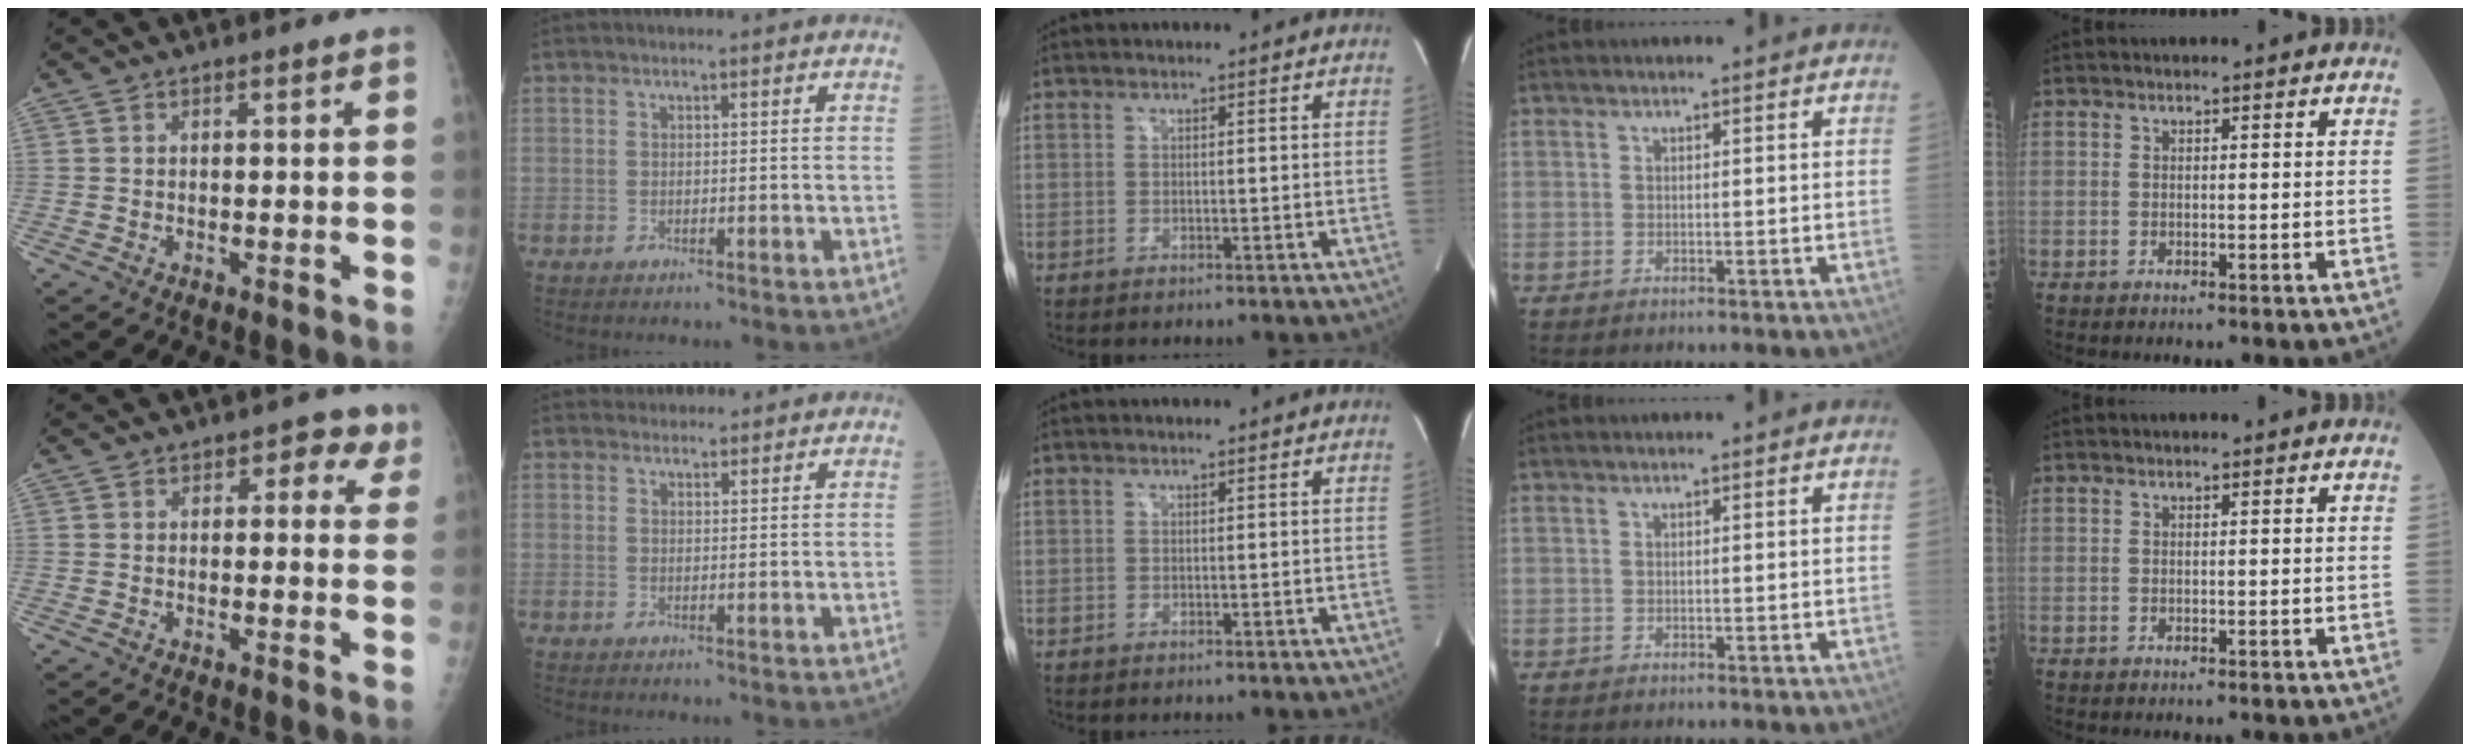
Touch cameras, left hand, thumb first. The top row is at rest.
{"thumb": {"total": 4.1, "force": [2.1, 2.8, 2.0], "torque": [0.020, -0.003, 0.015]}, "index": {"total": 3.5, "force": [3.3, 1.1, 0.2], "torque": [-0.003, 0.020, 0.044]}}